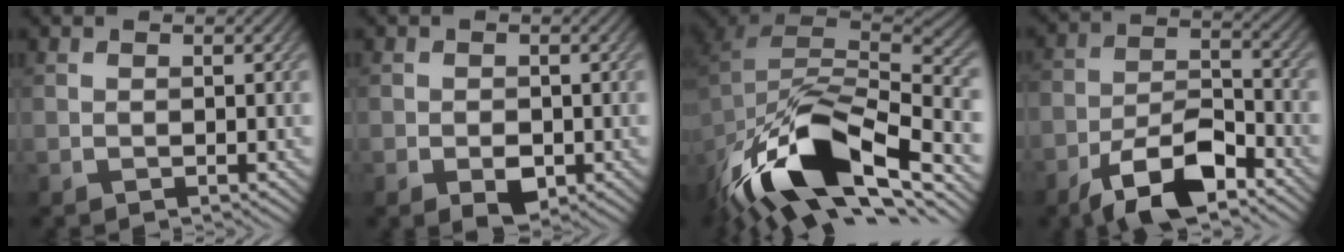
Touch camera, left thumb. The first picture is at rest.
{"total": 2.4, "force": [-0.8, 1.6, 1.7], "torque": [-0.028, -0.008, -0.012]}
{"total": 16.1, "force": [-9.4, 7.1, 10.9], "torque": [-0.234, -0.023, -0.166]}
{"total": 9.9, "force": [-6.6, 3.9, 6.3], "torque": [-0.109, 0.002, -0.134]}